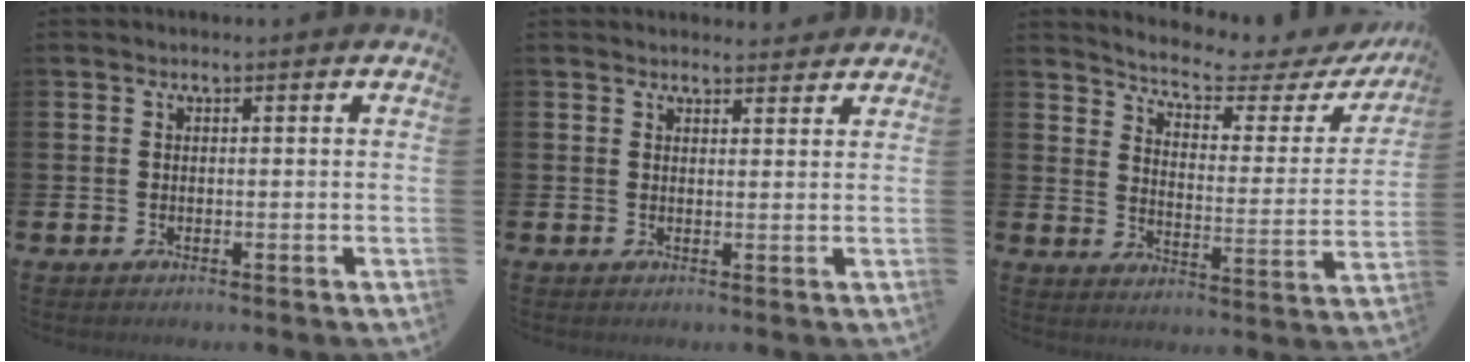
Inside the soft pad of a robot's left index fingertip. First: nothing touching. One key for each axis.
{"total": 2.2, "fx": 2.1, "fy": 0.4, "fz": -0.1, "tx": 0.005, "ty": -0.012, "tz": 0.038}
{"total": 5.7, "fx": 5.2, "fy": 1.1, "fz": 2.1, "tx": -0.064, "ty": -0.039, "tz": 0.081}